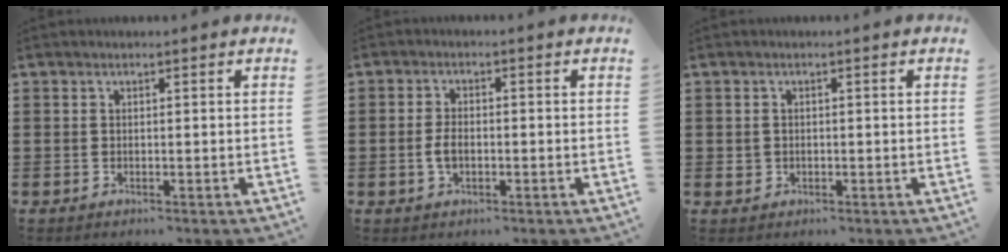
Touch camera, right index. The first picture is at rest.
{"total": 2.8, "force": [-0.6, 1.5, 2.3], "torque": [-0.059, -0.005, -0.014]}
{"total": 1.1, "force": [-0.1, 1.1, 0.3], "torque": [-0.008, 0.006, -0.003]}